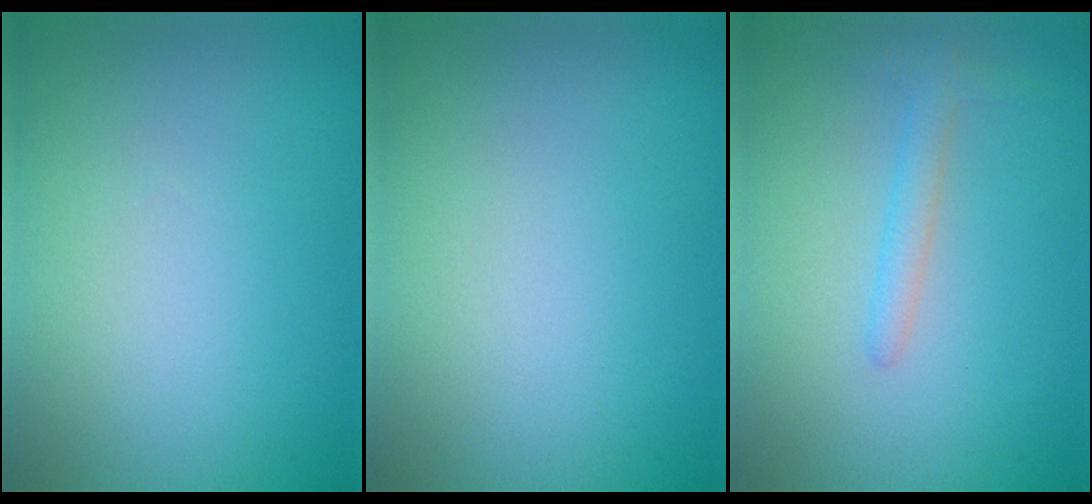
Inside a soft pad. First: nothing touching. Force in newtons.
{"total": 0.0}
{"total": 1.7, "press": 1.7, "slide": 0.1}